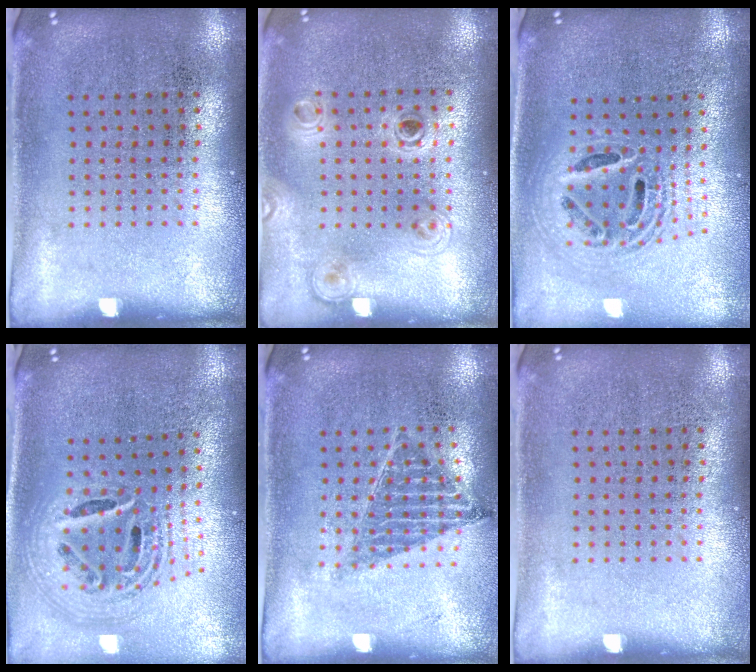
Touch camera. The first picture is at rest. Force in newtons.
{"total": 1.2, "press": 1.2, "slide": 0.5}
{"total": 2.0, "press": 1.6, "slide": 1.2}
{"total": 2.4, "press": 1.8, "slide": 1.7}
{"total": 0.9, "press": 0.9, "slide": 0.2}
{"total": 0.0}